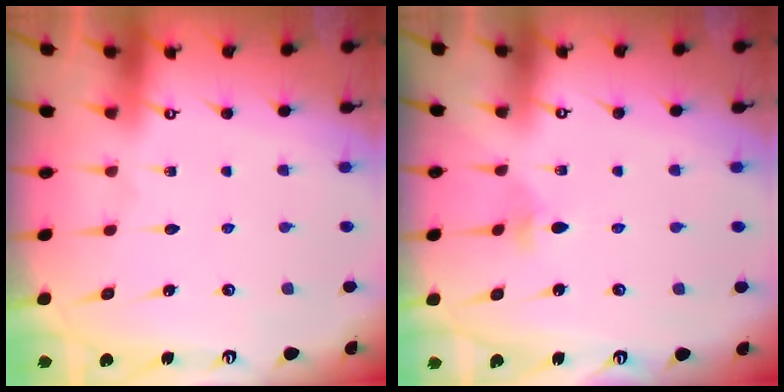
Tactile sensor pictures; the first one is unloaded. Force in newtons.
{"total": 2.3, "press": 2.3, "slide": 0.4}